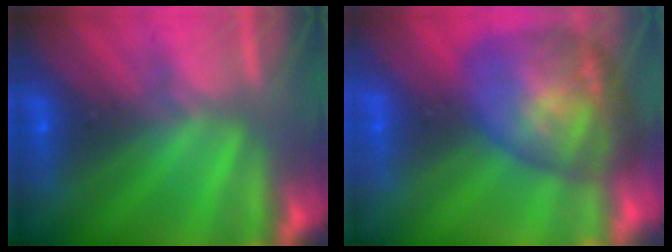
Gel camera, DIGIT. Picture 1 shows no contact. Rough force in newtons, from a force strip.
{"total": 7.2}